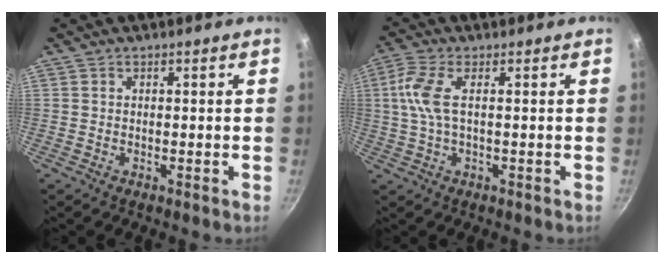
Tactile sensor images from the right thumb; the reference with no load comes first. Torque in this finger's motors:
{"motor_torque": [0.02, 0.31, 0.91, 0.07, 0.11]}